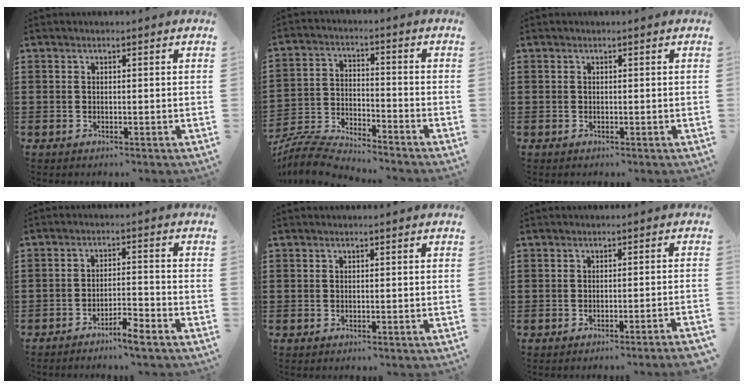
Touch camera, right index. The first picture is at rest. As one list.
[{"total": 6.6, "force": [-6.5, 0.2, 1.0], "torque": [-0.039, -0.003, -0.134]}, {"total": 0.0}, {"total": 3.7, "force": [-3.4, 0.0, 1.4], "torque": [-0.028, 0.004, -0.066]}, {"total": 0.0}, {"total": 1.9, "force": [-1.5, -0.6, 0.9], "torque": [-0.016, -0.005, -0.029]}]